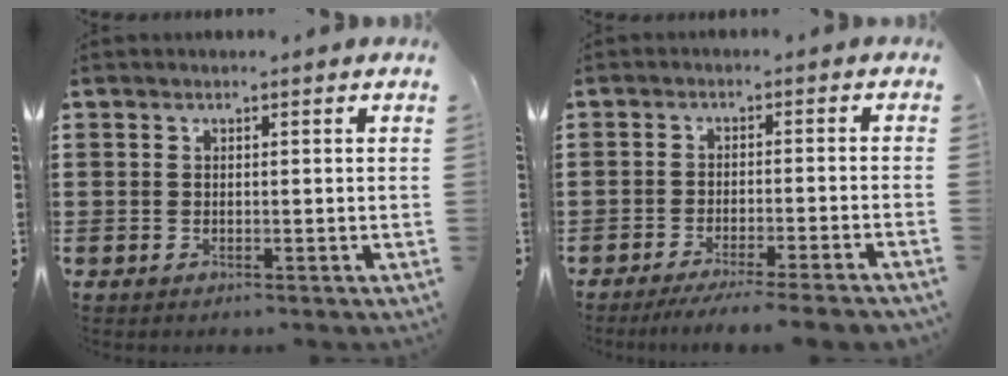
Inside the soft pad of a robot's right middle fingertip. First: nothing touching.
{"total": 3.6, "force": [-3.2, -0.4, 1.6], "torque": [-0.025, -0.007, -0.062]}